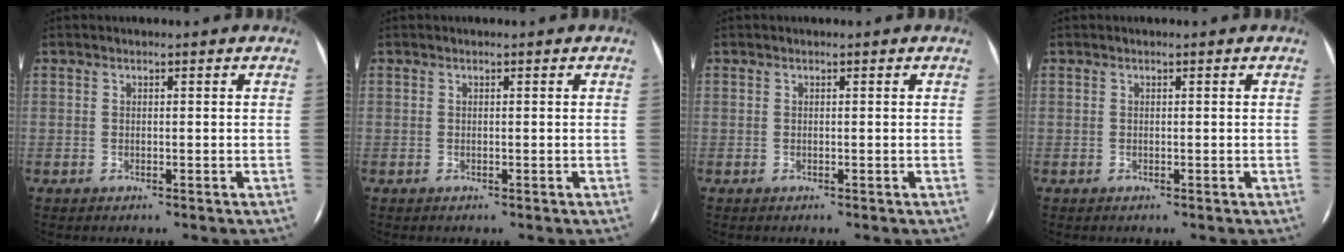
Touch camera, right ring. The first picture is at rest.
{"total": 0.0}
{"total": 0.0}
{"total": 0.0}